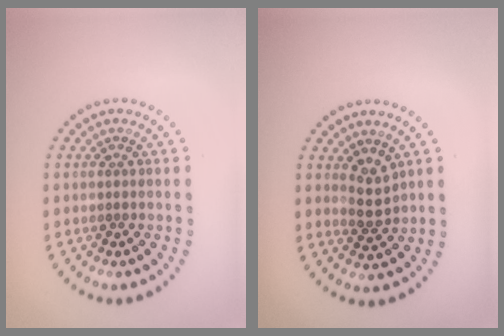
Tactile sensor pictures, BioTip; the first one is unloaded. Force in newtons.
{"total": 2.2, "press": 2.0, "slide": 1.1}